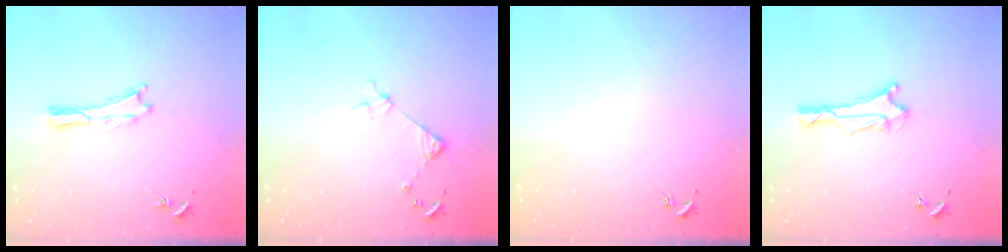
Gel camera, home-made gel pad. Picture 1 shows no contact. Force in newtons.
{"total": 3.8, "press": 3.7, "slide": 0.3}
{"total": 0.0}
{"total": 2.9, "press": 2.8, "slide": 0.7}